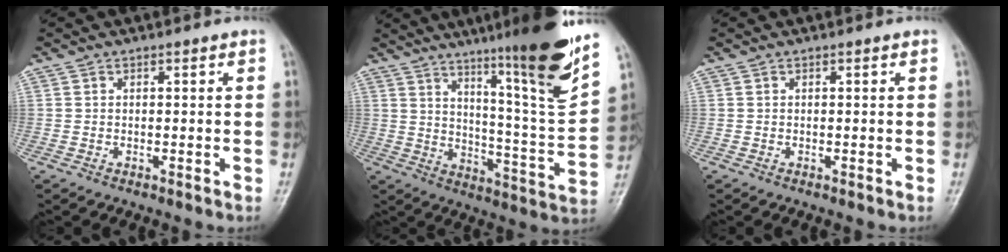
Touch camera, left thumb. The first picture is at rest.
{"total": 20.3, "force": [12.9, 1.1, 15.6], "torque": [-0.202, -0.074, 0.199]}
{"total": 0.0}